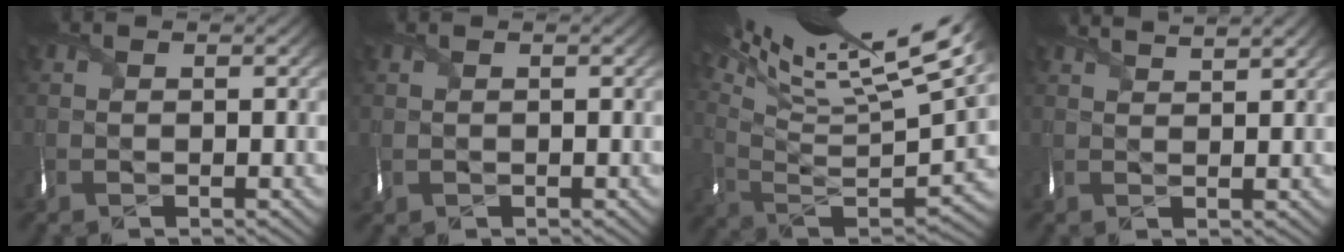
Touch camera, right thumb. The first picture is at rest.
{"total": 0.5, "force": [0.1, 0.3, 0.4], "torque": [-0.011, -0.002, 0.005]}
{"total": 18.4, "force": [11.9, 4.0, 13.5], "torque": [-0.258, 0.023, 0.180]}
{"total": 3.3, "force": [2.9, 0.2, 1.6], "torque": [-0.024, 0.004, 0.046]}